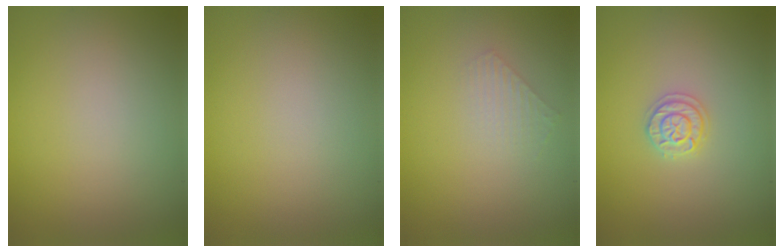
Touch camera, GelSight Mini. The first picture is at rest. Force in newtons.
{"total": 0.0}
{"total": 1.3, "press": 1.3, "slide": 0.2}
{"total": 2.0, "press": 1.9, "slide": 0.3}